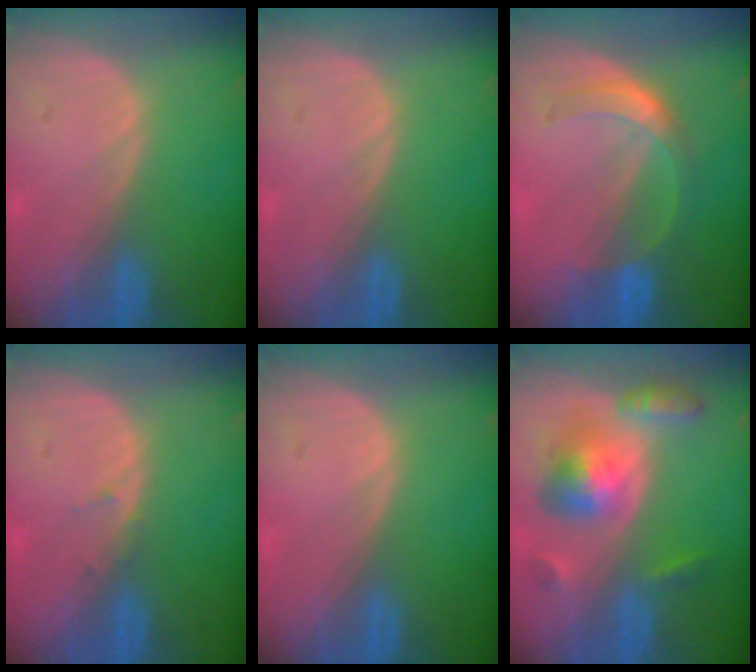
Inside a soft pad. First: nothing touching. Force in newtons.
{"total": 0.0}
{"total": 5.9, "press": 5.1, "slide": 2.9}
{"total": 0.9, "press": 0.6, "slide": 0.6}
{"total": 0.0}
{"total": 7.3, "press": 7.3, "slide": 0.5}